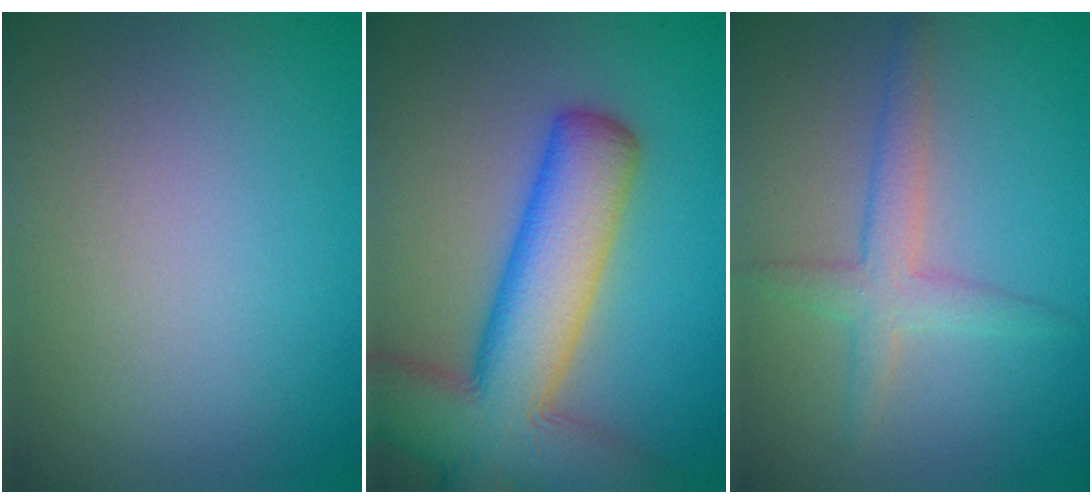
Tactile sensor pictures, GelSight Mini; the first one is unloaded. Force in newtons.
{"total": 11.3, "press": 11.2, "slide": 0.8}
{"total": 2.8, "press": 2.8, "slide": 0.1}